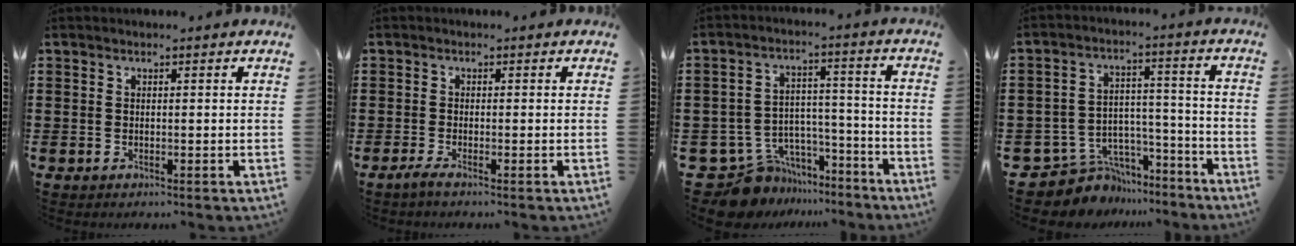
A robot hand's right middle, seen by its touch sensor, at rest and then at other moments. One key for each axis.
{"total": 1.2, "fx": -0.9, "fy": 0.1, "fz": 0.8, "tx": -0.015, "ty": -0.002, "tz": -0.017}
{"total": 10.2, "fx": -8.9, "fy": 4.6, "fz": 1.6, "tx": -0.042, "ty": 0.025, "tz": -0.167}
{"total": 7.7, "fx": -6.6, "fy": 3.9, "fz": 0.6, "tx": -0.016, "ty": 0.016, "tz": -0.126}